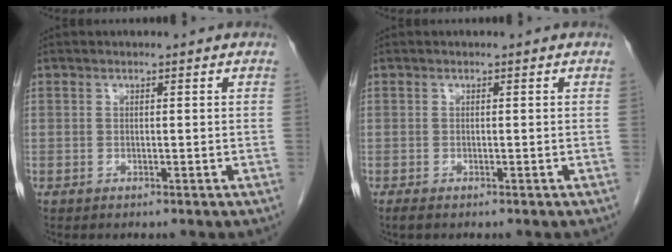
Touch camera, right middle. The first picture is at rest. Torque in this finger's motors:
{"motor_torque": [0.25, -0.09, 0.01, 0.01]}